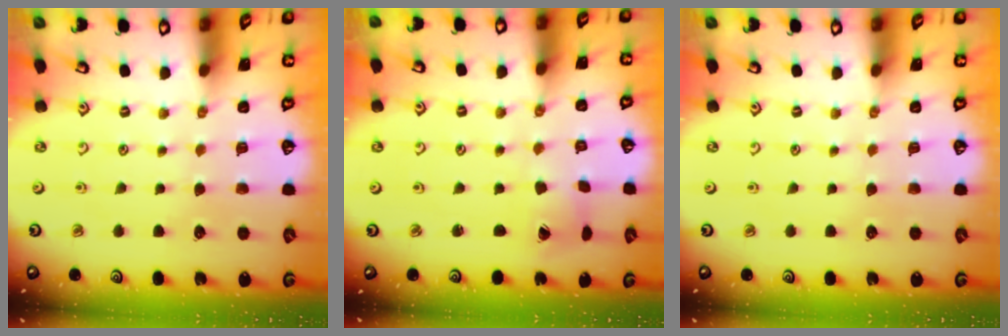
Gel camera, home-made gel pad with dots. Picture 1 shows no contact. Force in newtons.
{"total": 3.0, "press": 3.0, "slide": 0.2}
{"total": 0.0}